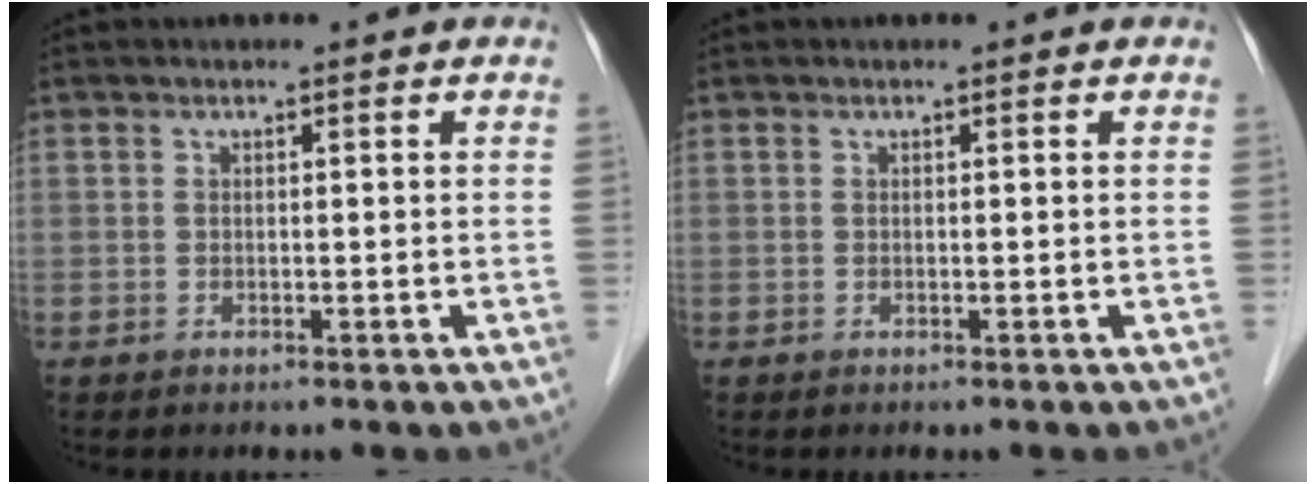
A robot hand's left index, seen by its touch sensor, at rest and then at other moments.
{"total": 0.0}